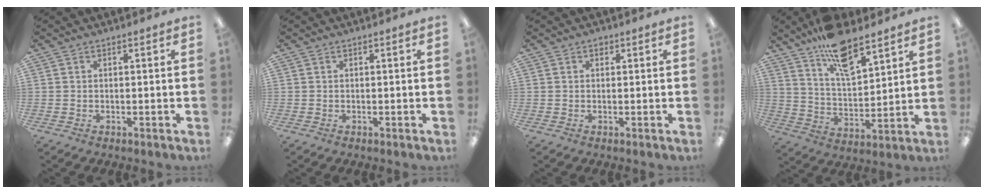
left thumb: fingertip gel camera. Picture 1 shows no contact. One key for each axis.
{"total": 0.0}
{"total": 0.9, "fx": 0.5, "fy": 0.6, "fz": 0.5, "tx": -0.003, "ty": -0.001, "tz": 0.006}
{"total": 13.5, "fx": 10.5, "fy": 4.7, "fz": 7.2, "tx": -0.123, "ty": -0.058, "tz": 0.185}